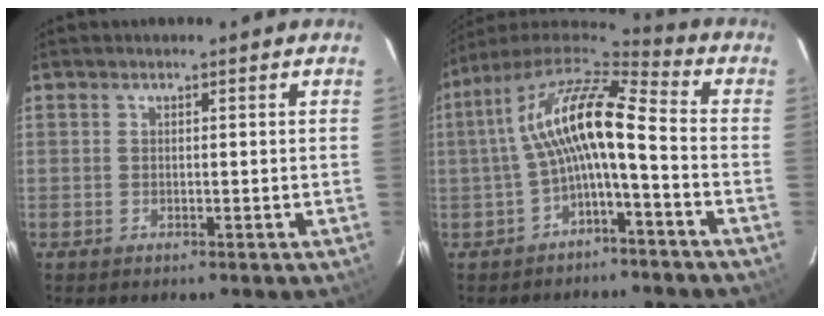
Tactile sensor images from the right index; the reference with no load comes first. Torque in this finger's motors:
{"motor_torque": [0.73, -0.19, 1.05, 0.21]}